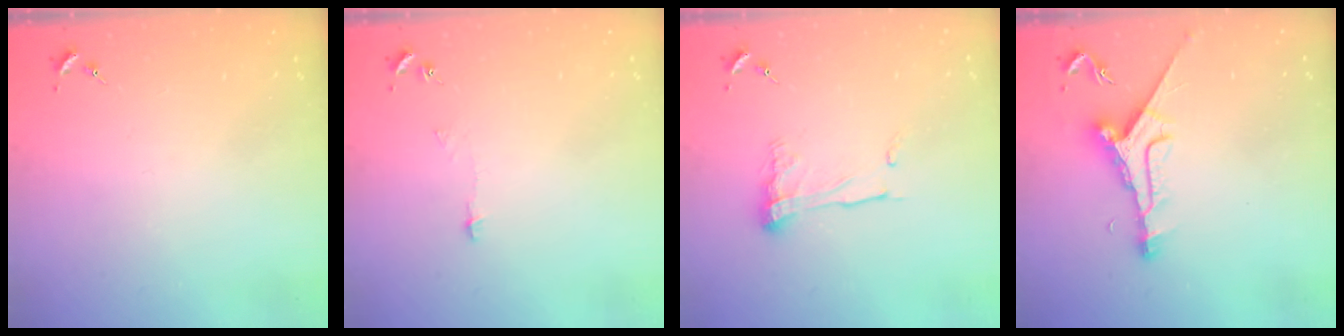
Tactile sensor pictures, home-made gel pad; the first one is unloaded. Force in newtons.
{"total": 3.1, "press": 3.1, "slide": 0.3}
{"total": 9.6, "press": 9.5, "slide": 0.9}
{"total": 9.6, "press": 9.5, "slide": 0.6}